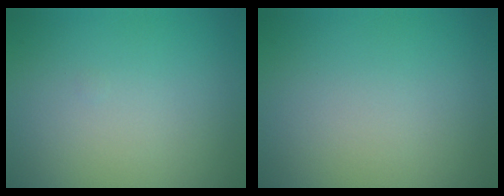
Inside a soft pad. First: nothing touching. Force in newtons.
{"total": 0.0}